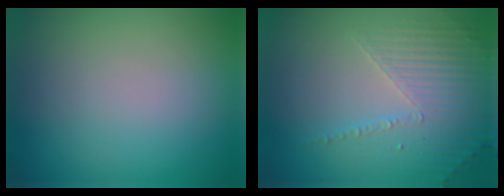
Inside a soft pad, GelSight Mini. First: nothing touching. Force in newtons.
{"total": 5.3, "press": 3.3, "slide": 4.2}